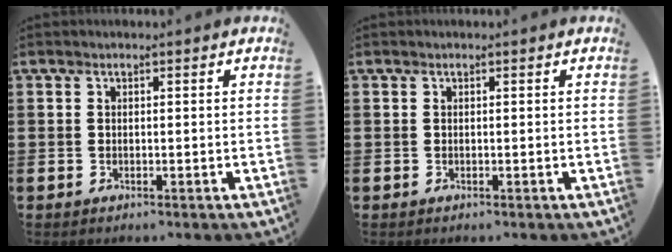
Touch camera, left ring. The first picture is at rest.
{"total": 0.0}